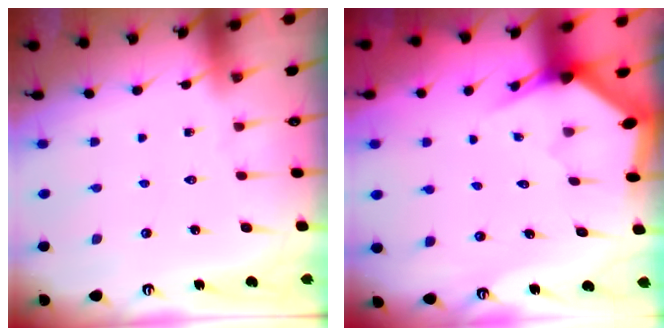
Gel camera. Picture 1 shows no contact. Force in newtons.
{"total": 2.8, "press": 2.8, "slide": 0.1}